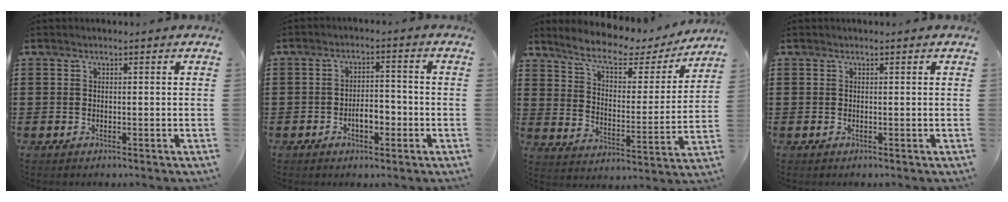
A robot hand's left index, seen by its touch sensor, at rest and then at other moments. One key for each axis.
{"total": 4.2, "fx": -1.7, "fy": 2.1, "fz": 3.2, "tx": -0.050, "ty": 0.005, "tz": -0.034}
{"total": 7.4, "fx": 5.9, "fy": 1.9, "fz": 4.1, "tx": -0.097, "ty": -0.031, "tz": 0.095}
{"total": 0.0}